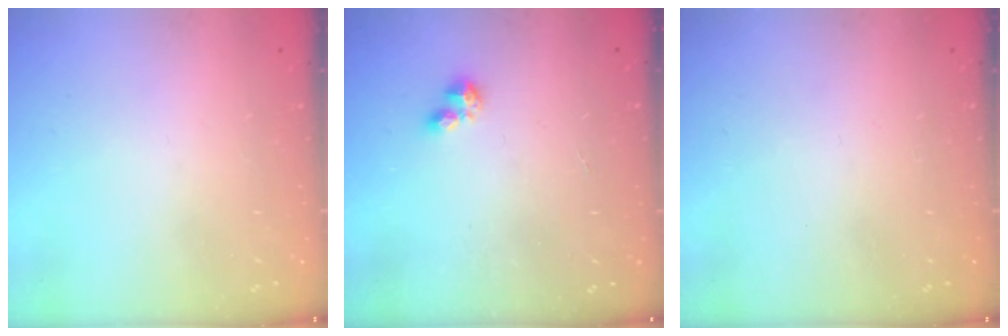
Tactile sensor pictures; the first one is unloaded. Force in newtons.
{"total": 1.0, "press": 1.0, "slide": 0.1}
{"total": 0.0}